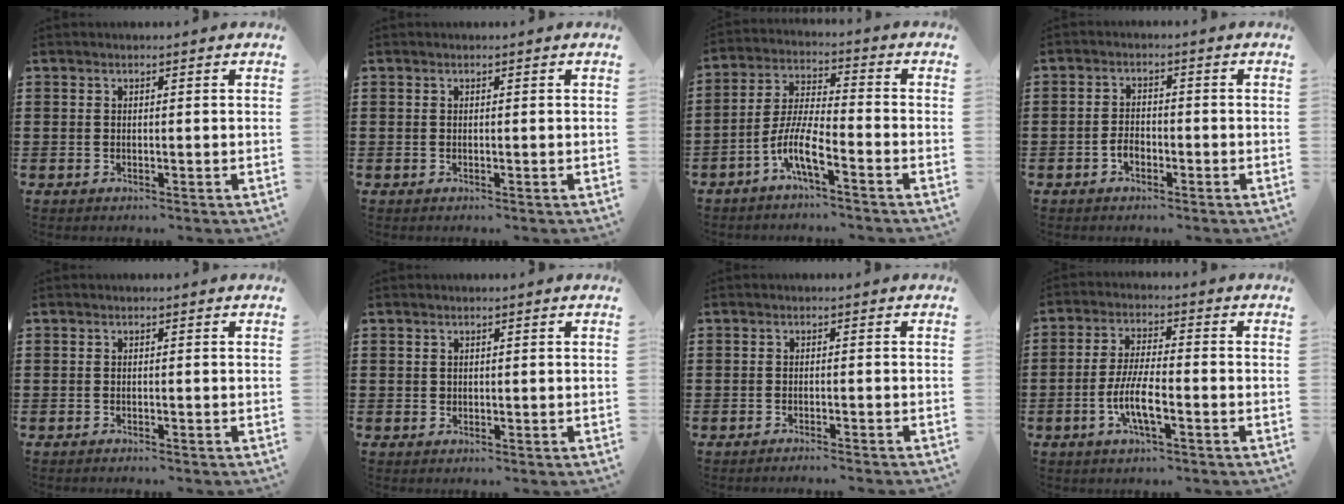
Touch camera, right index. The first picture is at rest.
{"total": 0.0}
{"total": 7.5, "force": [-4.4, 1.6, 5.8], "torque": [-0.145, -0.011, -0.091]}
{"total": 2.2, "force": [-1.2, 1.2, 1.4], "torque": [-0.030, 0.000, -0.023]}
{"total": 0.6, "force": [-0.6, -0.1, 0.0], "torque": [-0.003, -0.005, -0.011]}
{"total": 0.6, "force": [0.2, 0.5, 0.1], "torque": [-0.004, 0.004, 0.003]}
{"total": 1.3, "force": [-1.3, -0.4, 0.3], "torque": [-0.006, -0.001, -0.025]}
{"total": 6.7, "force": [-2.5, 1.6, 6.1], "torque": [-0.135, -0.011, -0.050]}